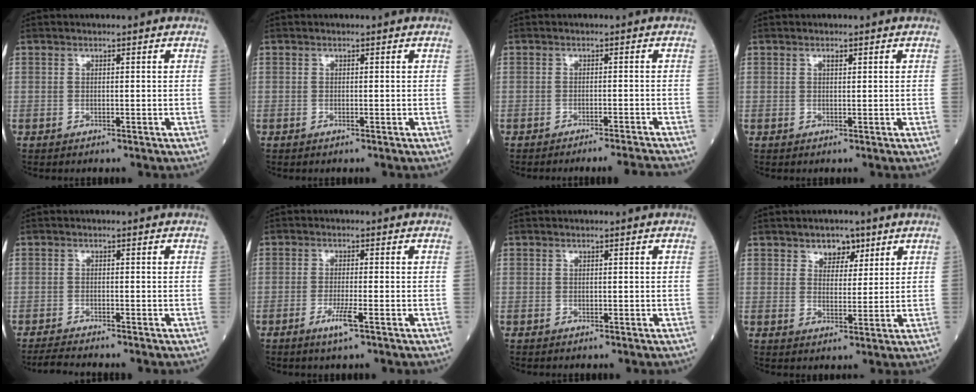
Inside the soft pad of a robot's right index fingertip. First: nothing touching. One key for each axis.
{"total": 0.0}
{"total": 5.3, "fx": -5.0, "fy": -1.6, "fz": 0.9, "tx": -0.002, "ty": -0.007, "tz": -0.068}
{"total": 0.7, "fx": 0.4, "fy": 0.3, "fz": 0.6, "tx": -0.011, "ty": -0.002, "tz": 0.006}
{"total": 2.2, "fx": -2.1, "fy": -0.6, "fz": 0.6, "tx": -0.024, "ty": -0.014, "tz": -0.041}
{"total": 3.3, "fx": -1.7, "fy": -0.2, "fz": 2.9, "tx": -0.058, "ty": -0.007, "tz": -0.034}
{"total": 0.0}
{"total": 4.1, "fx": 2.6, "fy": 2.6, "fz": 1.8, "tx": -0.019, "ty": 0.003, "tz": 0.043}